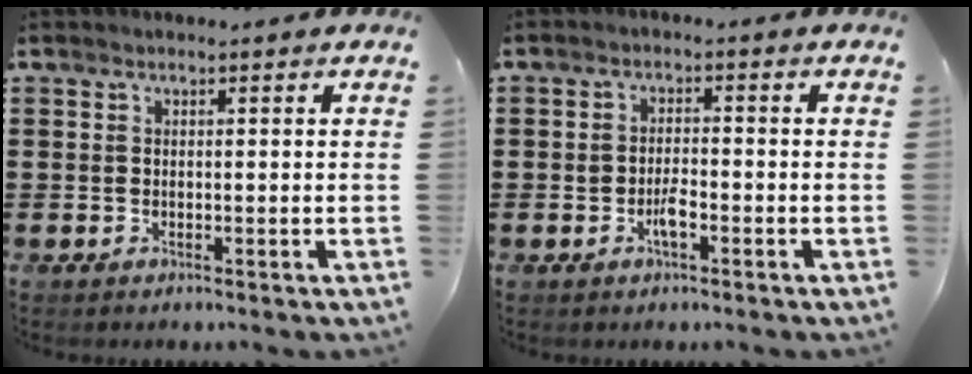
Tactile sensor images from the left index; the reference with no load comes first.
{"total": 3.0, "force": [-1.2, 1.0, 2.6], "torque": [-0.053, 0.003, -0.023]}